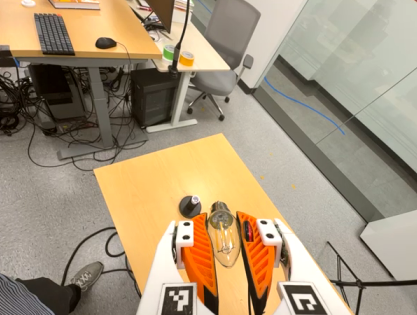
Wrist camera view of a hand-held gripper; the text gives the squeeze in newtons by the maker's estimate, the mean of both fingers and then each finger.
{"total": 22.9, "left": 25.8, "right": 20.0}